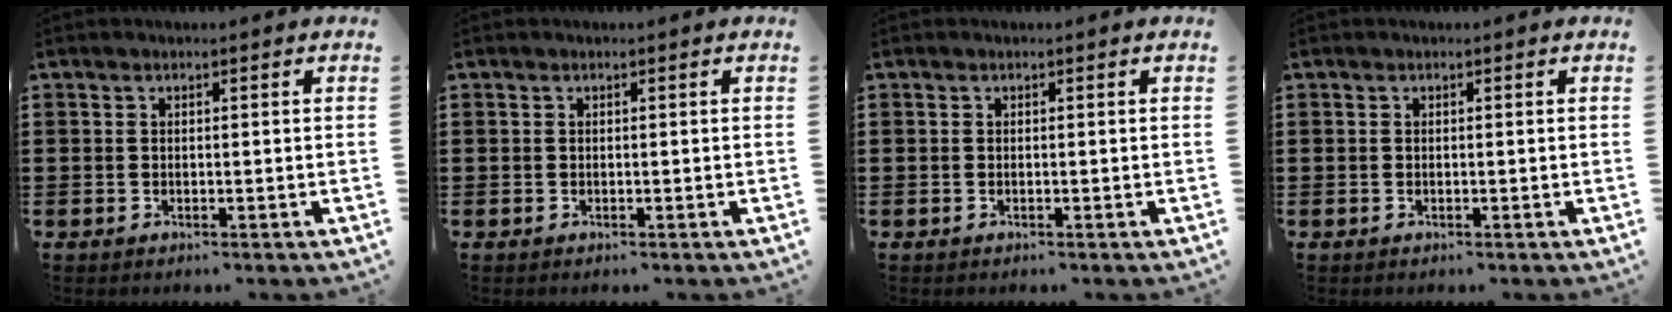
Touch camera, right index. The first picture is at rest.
{"total": 0.0}
{"total": 0.0}
{"total": 0.0}